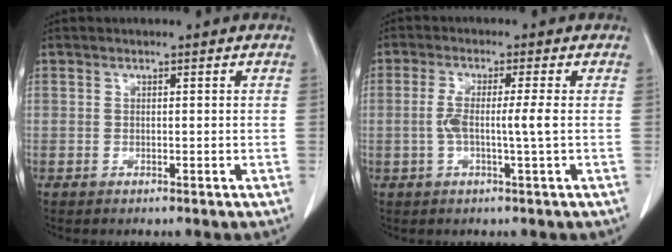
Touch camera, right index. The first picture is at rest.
{"total": 4.6, "force": [-0.4, -0.4, 4.6], "torque": [-0.092, 0.003, -0.007]}